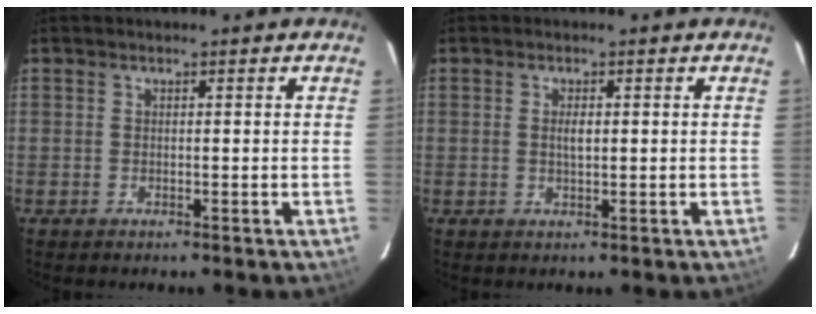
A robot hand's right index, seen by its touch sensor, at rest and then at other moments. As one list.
[{"total": 1.8, "force": [0.2, 0.8, 1.6], "torque": [-0.029, -0.001, 0.005]}]